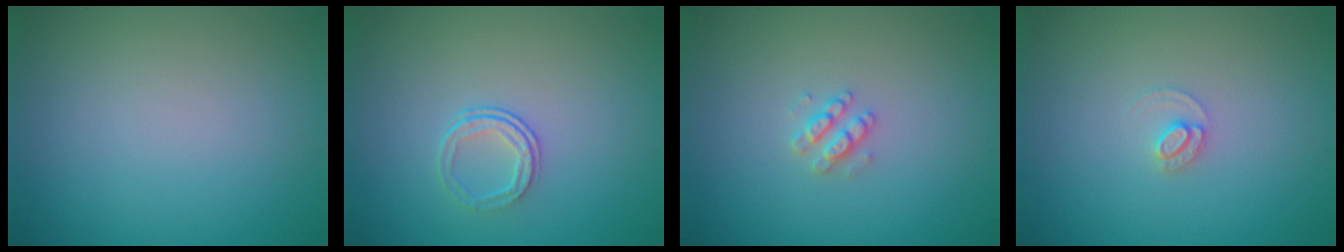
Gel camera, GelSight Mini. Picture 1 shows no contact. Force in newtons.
{"total": 1.7, "press": 1.1, "slide": 1.4}
{"total": 1.6, "press": 1.6, "slide": 0.3}
{"total": 1.2, "press": 1.2, "slide": 0.0}